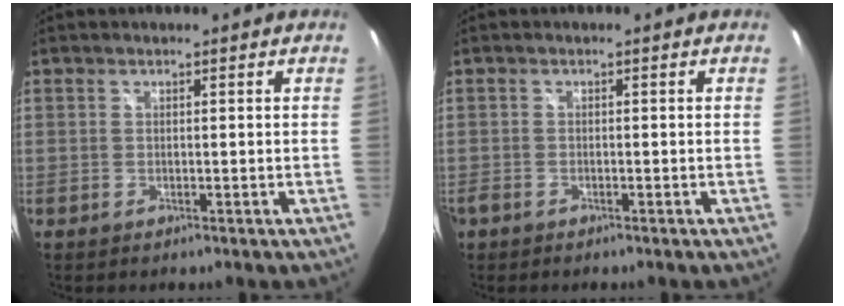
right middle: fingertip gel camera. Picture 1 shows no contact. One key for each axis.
{"total": 1.4, "fx": -1.0, "fy": 0.9, "fz": 0.3, "tx": -0.011, "ty": -0.003, "tz": -0.021}